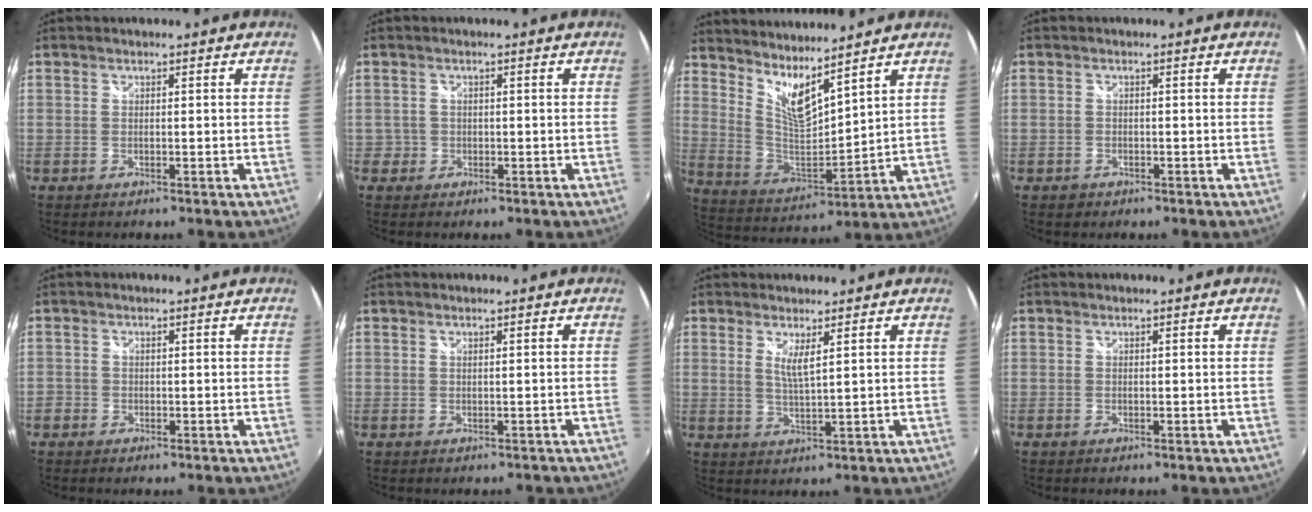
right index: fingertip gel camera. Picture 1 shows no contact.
{"total": 1.7, "force": [-0.7, 1.5, -0.1], "torque": [0.001, 0.002, -0.009]}
{"total": 9.8, "force": [7.8, 1.4, 5.8], "torque": [-0.102, -0.022, 0.152]}
{"total": 1.6, "force": [-1.0, 1.3, 0.4], "torque": [-0.009, -0.002, -0.013]}
{"total": 1.7, "force": [-1.1, 1.4, 0.3], "torque": [-0.008, -0.001, -0.021]}
{"total": 0.6, "force": [-0.2, 0.5, 0.2], "torque": [0.000, -0.001, 0.000]}
{"total": 3.2, "force": [1.6, 0.1, 2.7], "torque": [-0.051, -0.010, 0.025]}
{"total": 0.0}